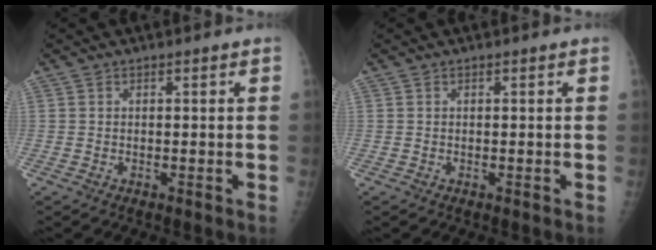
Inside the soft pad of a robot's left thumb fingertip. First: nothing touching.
{"total": 0.0}